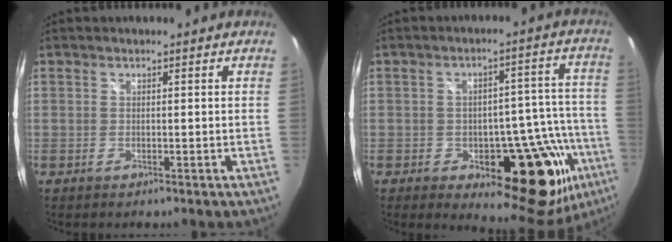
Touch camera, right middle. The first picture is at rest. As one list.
[{"total": 19.6, "force": [-8.4, 9.5, 14.9], "torque": [-0.177, -0.002, -0.098]}]